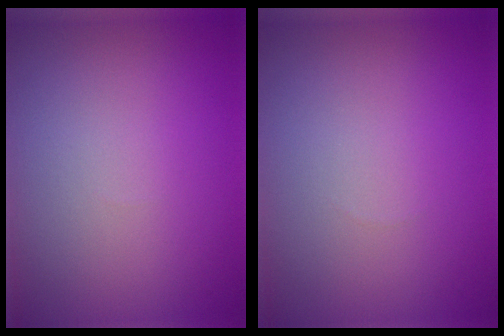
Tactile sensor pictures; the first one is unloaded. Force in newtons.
{"total": 0.0}